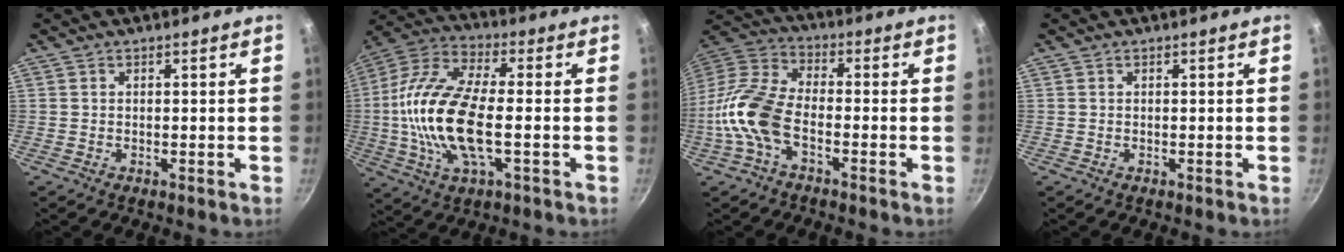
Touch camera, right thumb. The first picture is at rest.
{"total": 18.8, "force": [-1.9, 7.8, 17.0], "torque": [-0.341, 0.022, -0.053]}
{"total": 13.0, "force": [-4.4, 6.9, 10.0], "torque": [-0.194, 0.041, -0.105]}
{"total": 0.0}